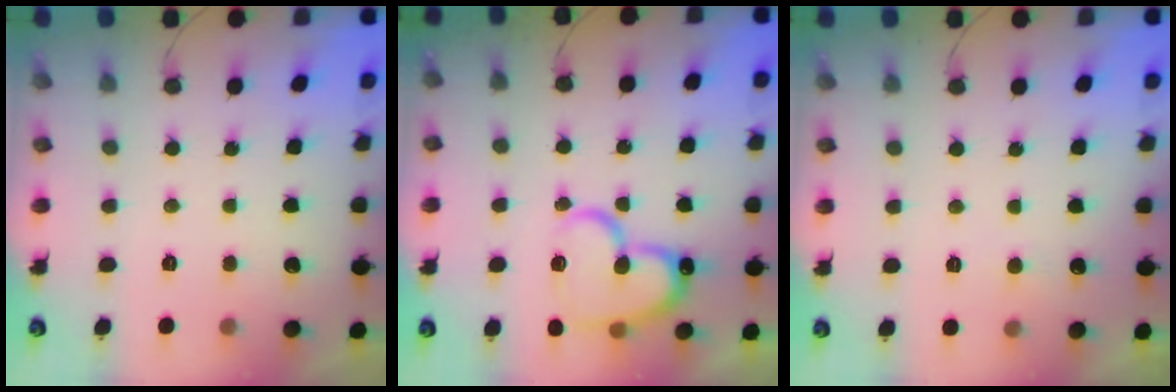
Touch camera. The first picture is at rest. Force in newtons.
{"total": 17.9, "press": 17.7, "slide": 2.4}
{"total": 3.6, "press": 3.6, "slide": 0.4}